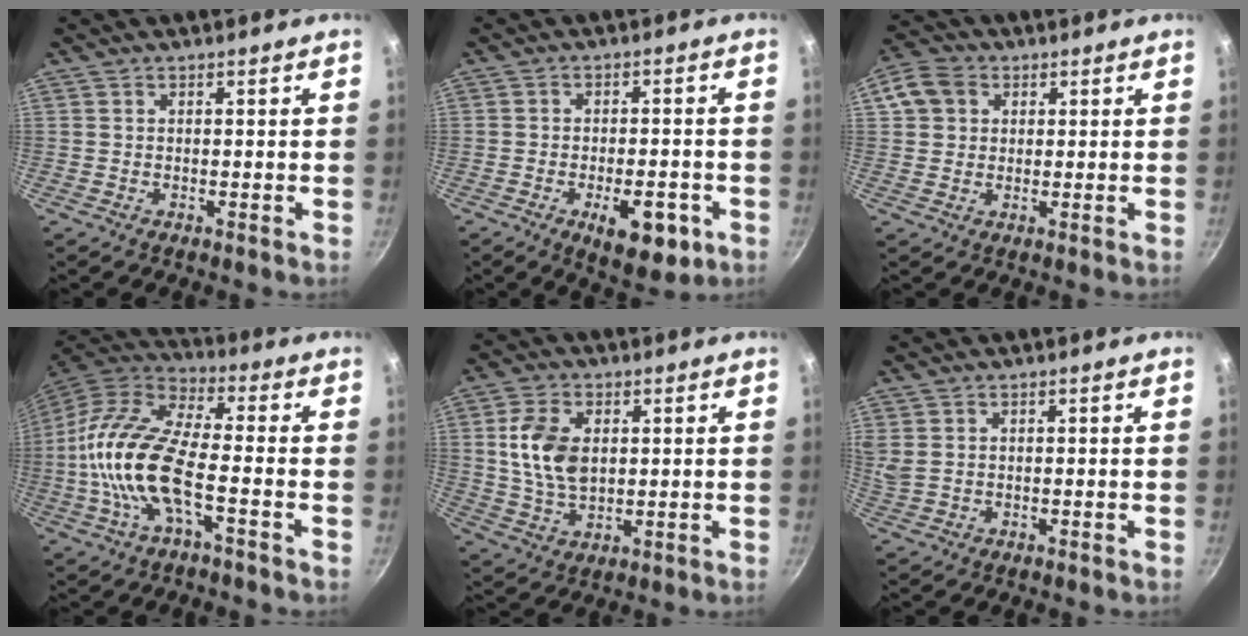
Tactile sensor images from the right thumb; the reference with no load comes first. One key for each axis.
{"total": 10.6, "fx": -4.2, "fy": 4.9, "fz": 8.4, "tx": -0.088, "ty": 0.011, "tz": -0.048}
{"total": 7.0, "fx": 1.9, "fy": 6.0, "fz": 3.1, "tx": -0.038, "ty": 0.011, "tz": 0.022}
{"total": 17.5, "fx": -4.0, "fy": 6.6, "fz": 15.7, "tx": -0.312, "ty": 0.035, "tz": -0.092}
{"total": 10.4, "fx": 1.9, "fy": 6.6, "fz": 7.8, "tx": -0.136, "ty": -0.009, "tz": 0.038}
{"total": 3.1, "fx": 1.4, "fy": 2.0, "fz": 1.9, "tx": -0.037, "ty": 0.000, "tz": 0.033}